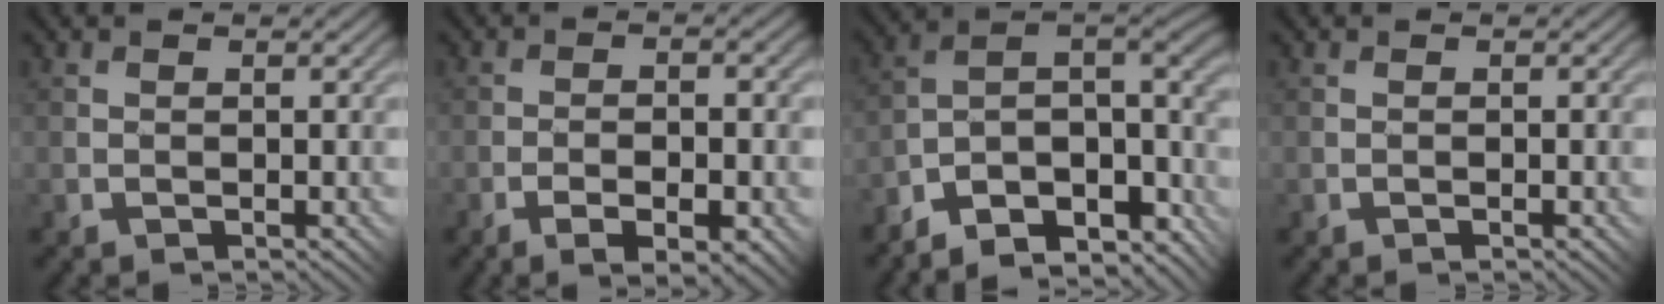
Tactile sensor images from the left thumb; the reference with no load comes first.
{"total": 6.7, "force": [-3.0, 2.2, 5.6], "torque": [-0.078, 0.001, -0.029]}
{"total": 12.0, "force": [-8.2, 4.3, 7.7], "torque": [-0.160, -0.013, -0.115]}
{"total": 0.5, "force": [-0.2, 0.1, 0.4], "torque": [-0.006, 0.000, -0.002]}